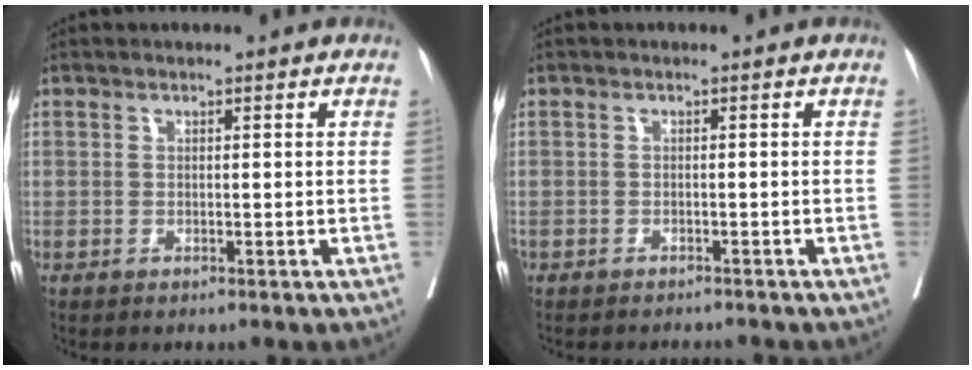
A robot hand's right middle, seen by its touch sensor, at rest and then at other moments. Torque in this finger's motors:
{"motor_torque": [0.35, -0.44, 0.13, 0.06]}